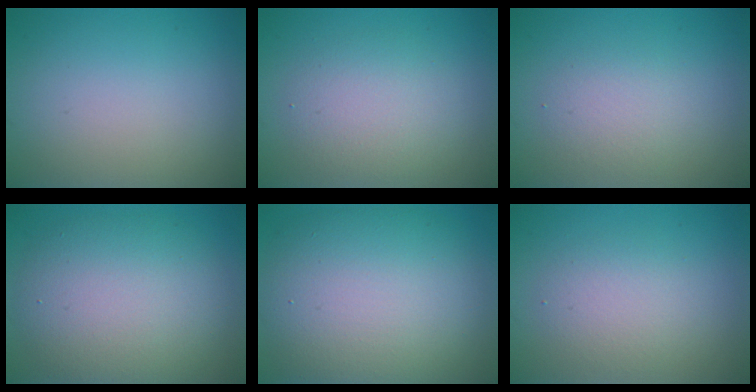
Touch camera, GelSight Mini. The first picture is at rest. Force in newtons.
{"total": 3.8, "press": 3.8, "slide": 0.4}
{"total": 2.2, "press": 2.2, "slide": 0.2}
{"total": 8.0, "press": 8.0, "slide": 0.5}
{"total": 11.2, "press": 11.2, "slide": 0.6}
{"total": 2.9, "press": 2.8, "slide": 0.2}